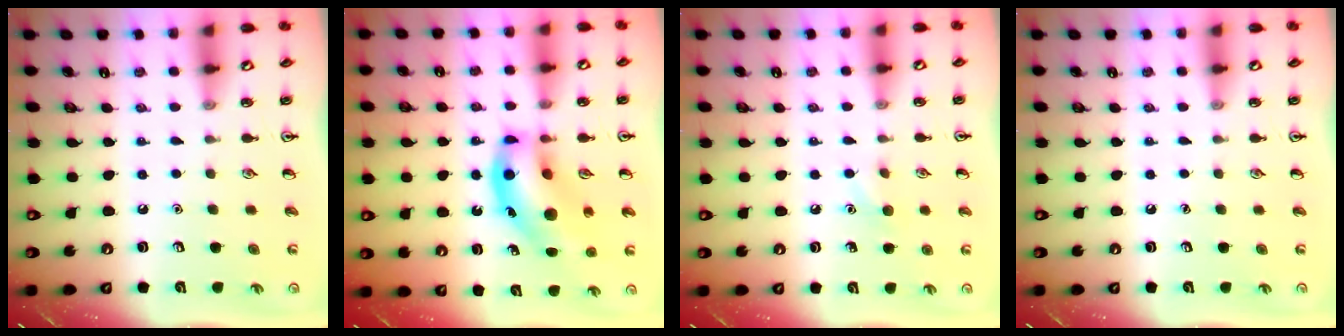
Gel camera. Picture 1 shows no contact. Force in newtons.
{"total": 15.9, "press": 15.6, "slide": 3.2}
{"total": 5.7, "press": 5.4, "slide": 1.7}
{"total": 0.0}